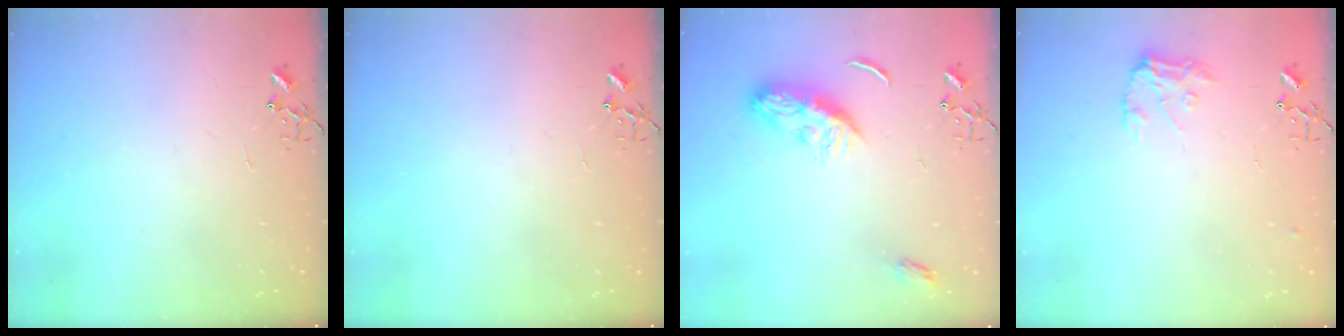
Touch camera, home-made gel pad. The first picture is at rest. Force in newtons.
{"total": 0.0}
{"total": 9.5, "press": 9.5, "slide": 0.2}
{"total": 9.8, "press": 9.8, "slide": 0.6}